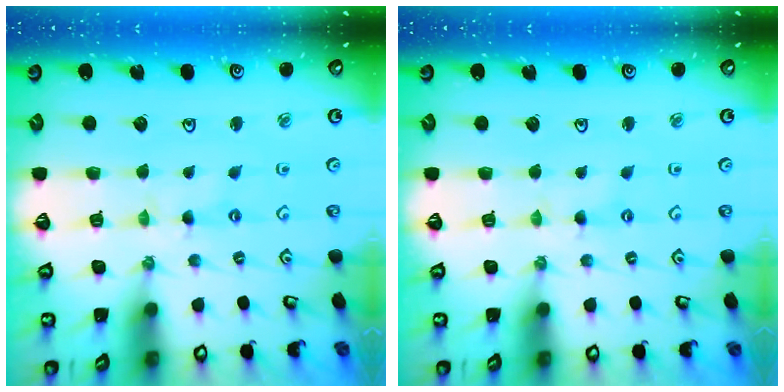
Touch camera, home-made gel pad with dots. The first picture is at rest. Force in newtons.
{"total": 0.0}